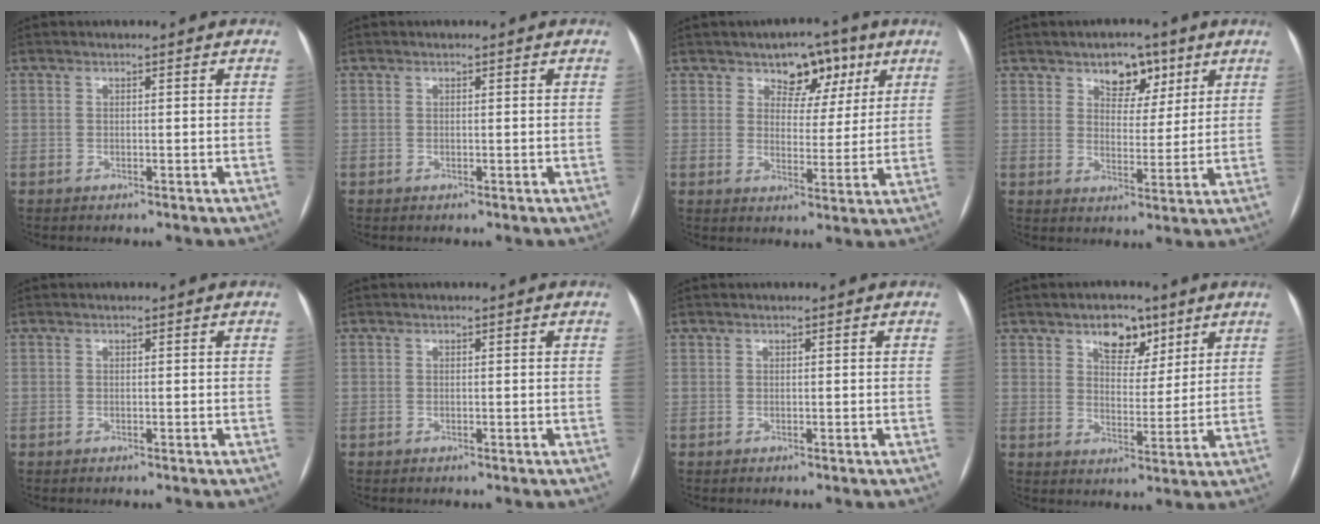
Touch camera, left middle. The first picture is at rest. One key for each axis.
{"total": 0.0}
{"total": 7.2, "fx": 4.2, "fy": 4.5, "fz": 3.8, "tx": -0.040, "ty": 0.013, "tz": 0.064}
{"total": 6.4, "fx": 4.0, "fy": 3.8, "fz": 3.4, "tx": -0.043, "ty": 0.011, "tz": 0.064}
{"total": 0.0}
{"total": 0.0}
{"total": 0.0}
{"total": 6.9, "fx": 4.4, "fy": 3.8, "fz": 3.8, "tx": -0.054, "ty": 0.009, "tz": 0.073}